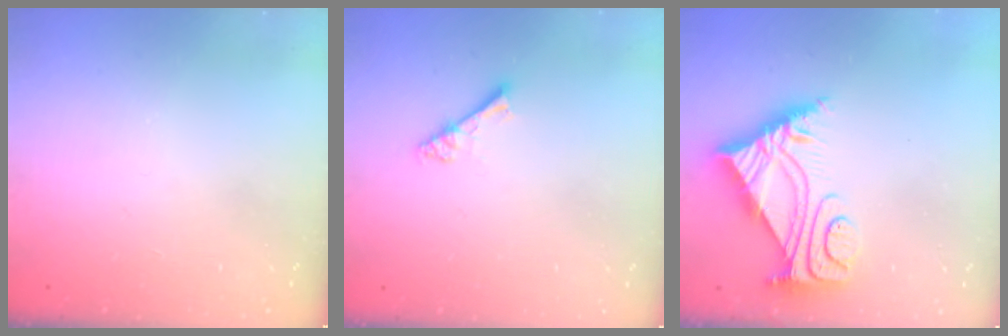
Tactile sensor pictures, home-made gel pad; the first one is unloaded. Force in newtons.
{"total": 3.6, "press": 3.6, "slide": 0.3}
{"total": 6.8, "press": 6.8, "slide": 0.5}